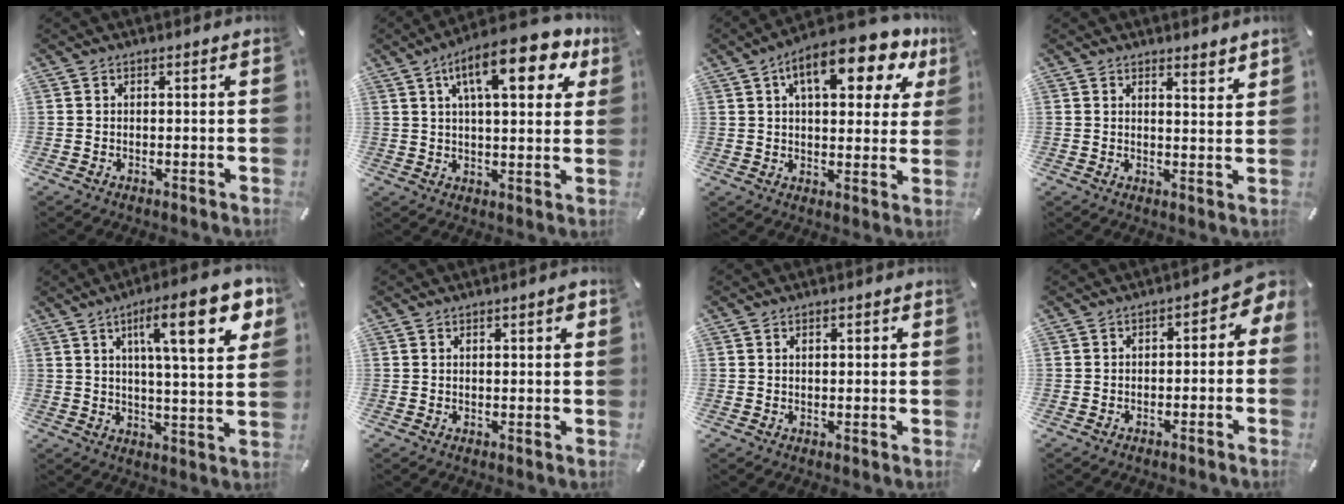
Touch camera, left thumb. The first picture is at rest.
{"total": 17.3, "force": [8.3, 6.2, 13.8], "torque": [-0.213, -0.019, 0.126]}
{"total": 16.0, "force": [8.0, 6.8, 12.0], "torque": [-0.167, -0.032, 0.124]}
{"total": 3.1, "force": [3.0, 0.6, 0.3], "torque": [0.002, -0.028, 0.053]}
{"total": 18.2, "force": [7.8, 4.4, 15.8], "torque": [-0.233, -0.024, 0.109]}
{"total": 1.7, "force": [0.7, 0.5, 1.4], "torque": [-0.028, 0.002, 0.012]}
{"total": 1.3, "force": [0.4, 0.7, 1.0], "torque": [-0.020, 0.006, 0.005]}
{"total": 4.0, "force": [-1.2, 2.6, 2.8], "torque": [-0.039, 0.002, -0.031]}